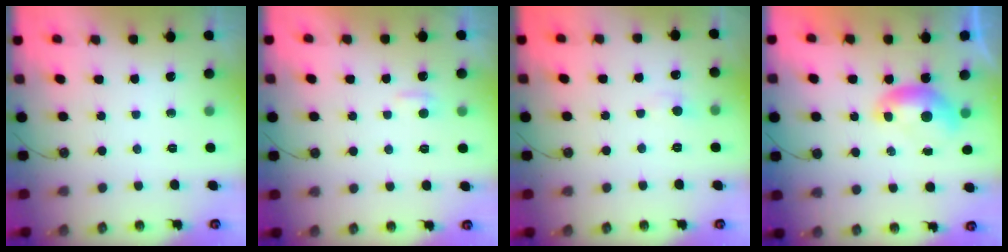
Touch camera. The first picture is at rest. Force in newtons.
{"total": 2.5, "press": 2.5, "slide": 0.3}
{"total": 0.5, "press": 0.2, "slide": 0.5}
{"total": 0.0}